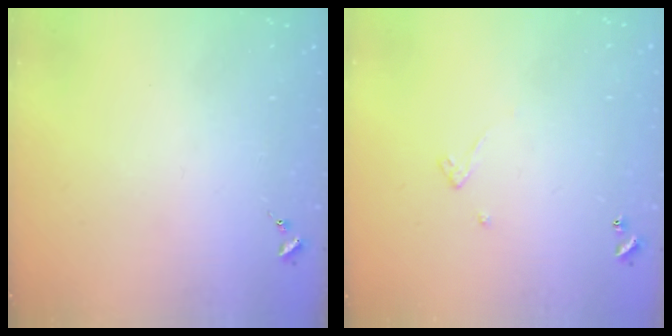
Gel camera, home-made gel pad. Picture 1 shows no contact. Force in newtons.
{"total": 2.4, "press": 2.4, "slide": 0.2}